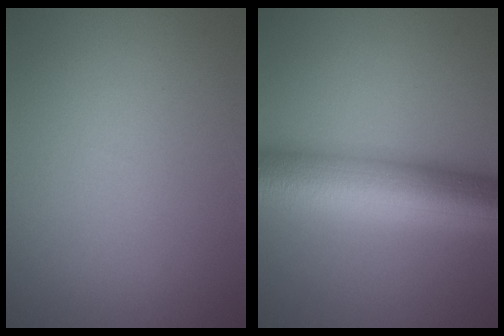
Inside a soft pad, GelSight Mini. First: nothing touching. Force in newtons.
{"total": 10.7, "press": 10.7, "slide": 0.1}